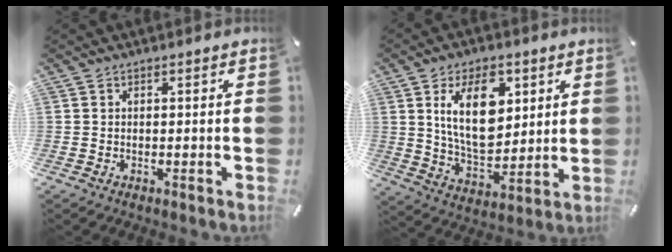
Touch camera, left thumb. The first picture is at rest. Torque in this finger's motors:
{"motor_torque": [0.45, 1.11, 1.91, -0.86, 0.58]}